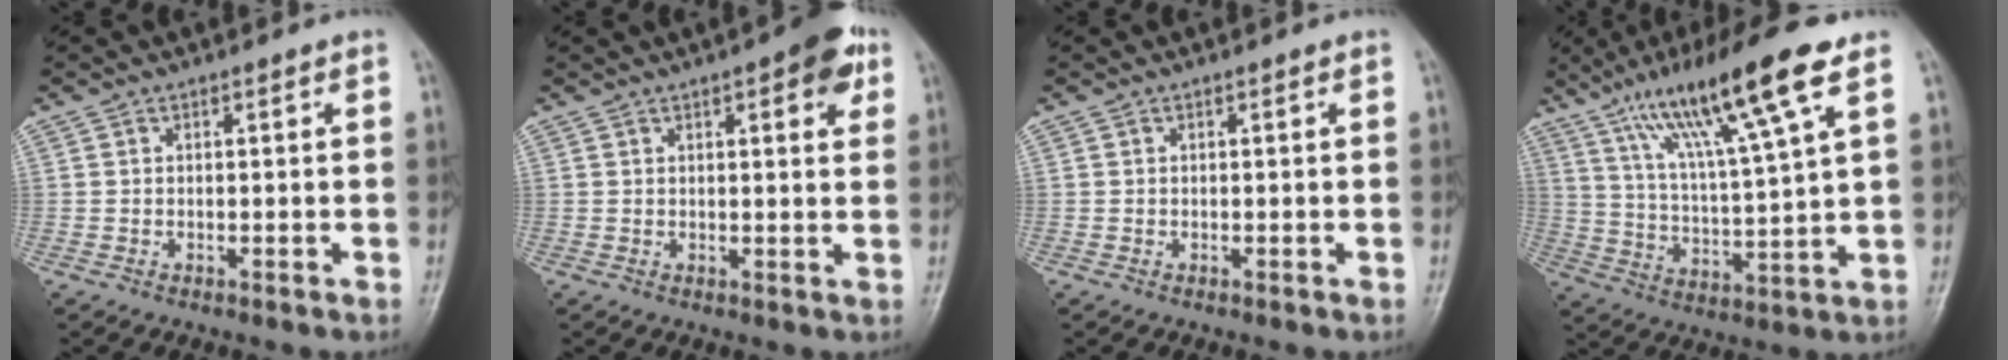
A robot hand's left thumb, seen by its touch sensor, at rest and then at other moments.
{"total": 7.0, "force": [3.4, 2.3, 5.7], "torque": [-0.055, -0.006, 0.035]}
{"total": 0.0}
{"total": 17.8, "force": [10.1, 2.0, 14.5], "torque": [-0.253, -0.028, 0.181]}